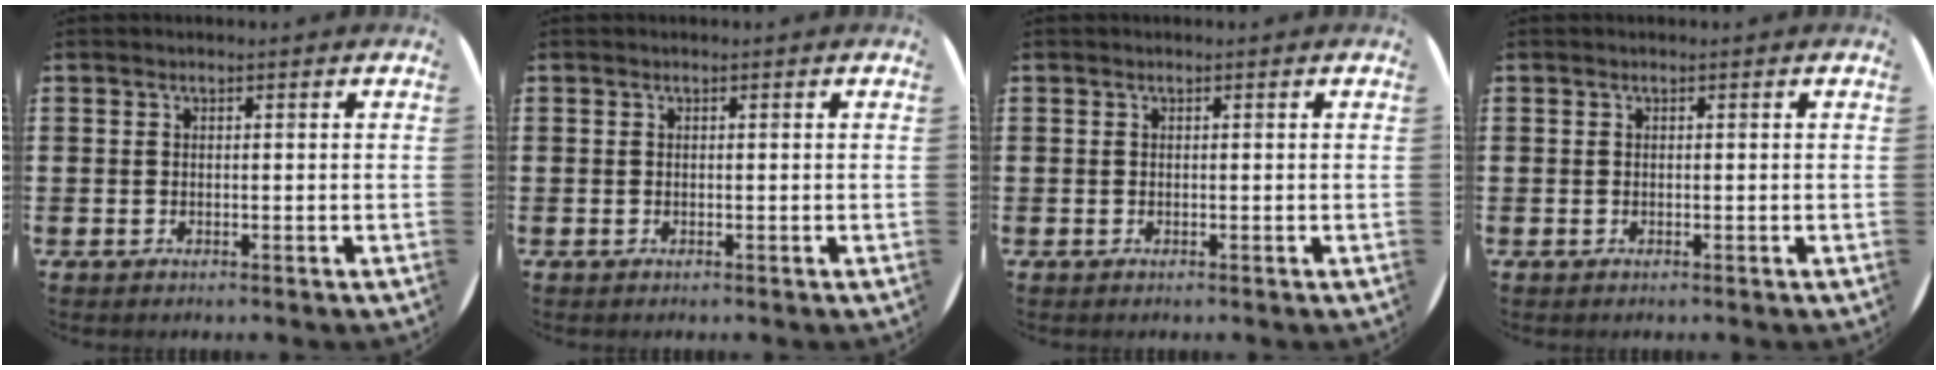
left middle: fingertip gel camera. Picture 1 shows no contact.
{"total": 0.0}
{"total": 0.0}
{"total": 0.0}